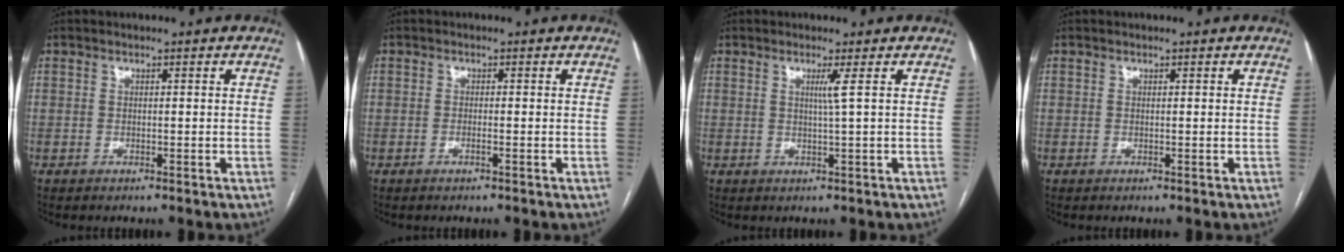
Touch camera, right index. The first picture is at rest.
{"total": 0.8, "force": [-0.4, 0.0, 0.7], "torque": [-0.016, 0.000, -0.007]}
{"total": 1.9, "force": [0.6, -0.9, 1.6], "torque": [-0.030, -0.005, 0.012]}
{"total": 0.0}